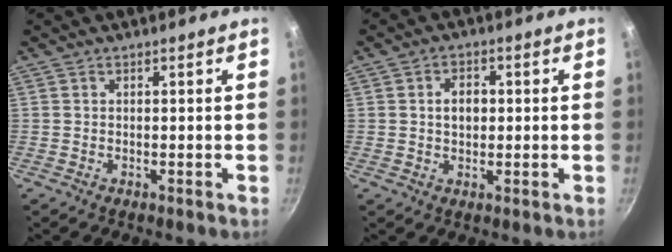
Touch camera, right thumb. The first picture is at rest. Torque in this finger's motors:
{"motor_torque": [-0.56, 0.57, 0.18, -0.03, 0.01]}